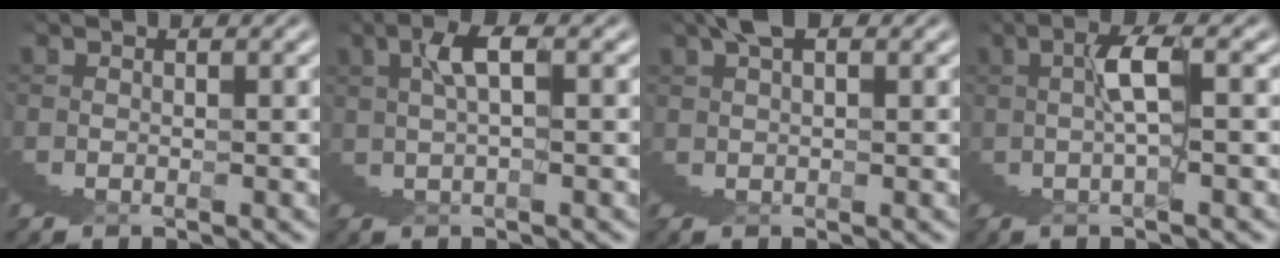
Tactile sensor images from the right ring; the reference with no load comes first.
{"total": 3.7, "force": [2.6, -0.1, 2.6], "torque": [-0.029, 0.025, 0.040]}
{"total": 3.7, "force": [2.2, 1.4, 2.7], "torque": [-0.038, 0.009, 0.031]}
{"total": 3.4, "force": [1.8, -0.8, 2.7], "torque": [-0.030, 0.028, 0.023]}